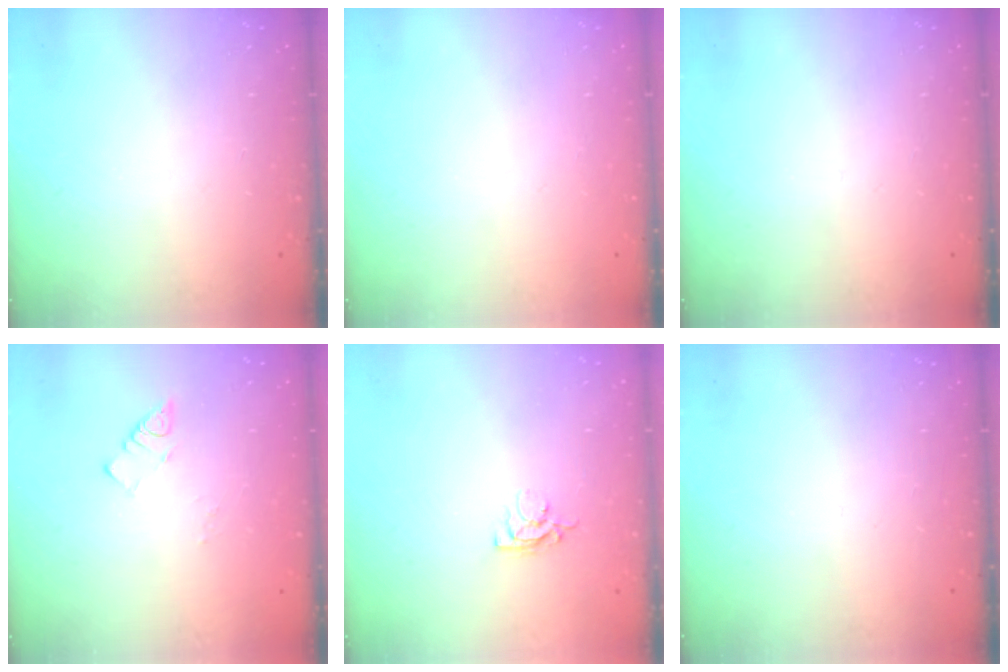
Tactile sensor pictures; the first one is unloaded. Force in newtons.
{"total": 0.0}
{"total": 0.0}
{"total": 4.0, "press": 4.0, "slide": 0.4}
{"total": 3.9, "press": 3.9, "slide": 0.4}
{"total": 0.0}